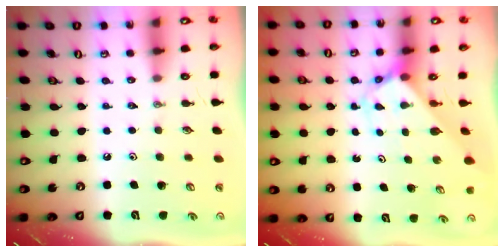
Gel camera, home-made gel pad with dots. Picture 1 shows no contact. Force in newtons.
{"total": 2.6, "press": 2.6, "slide": 0.2}